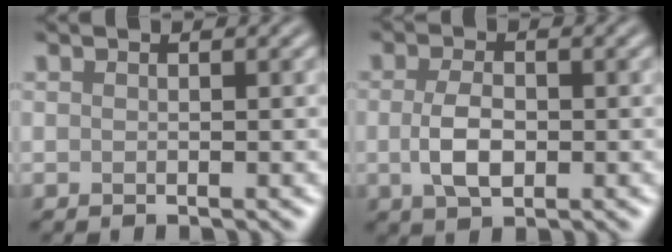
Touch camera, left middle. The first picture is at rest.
{"total": 3.4, "force": [-0.4, 1.9, 2.8], "torque": [-0.060, -0.002, -0.005]}